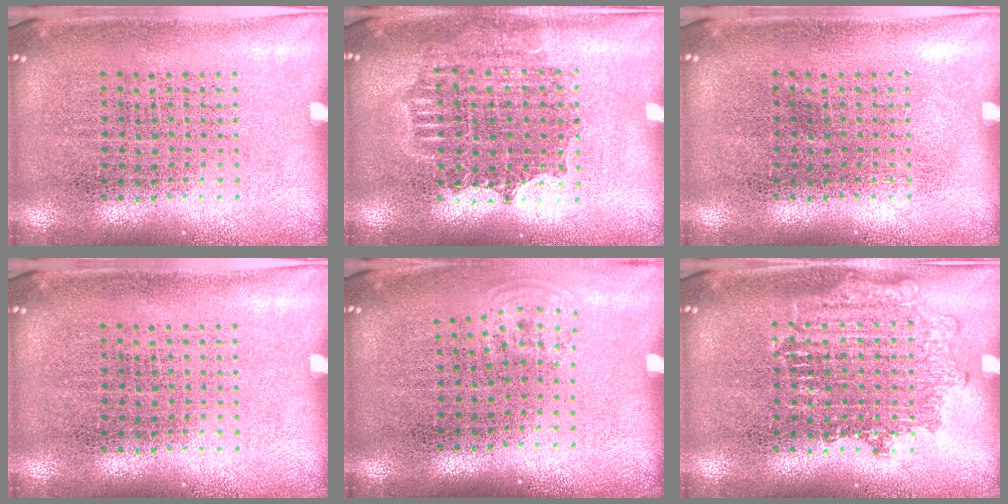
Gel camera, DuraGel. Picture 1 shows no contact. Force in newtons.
{"total": 1.4, "press": 1.2, "slide": 0.7}
{"total": 0.0}
{"total": 0.0}
{"total": 0.8, "press": 0.6, "slide": 0.5}
{"total": 2.2, "press": 2.2, "slide": 0.5}